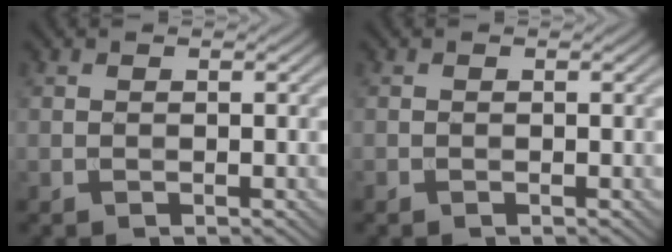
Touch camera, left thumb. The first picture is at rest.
{"total": 0.0}